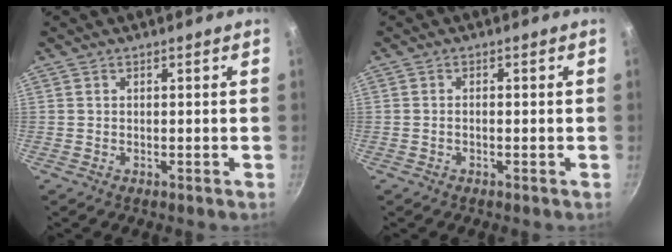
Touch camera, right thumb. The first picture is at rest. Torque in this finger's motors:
{"motor_torque": [-0.12, -0.18, -0.22, 0.24, -0.02]}